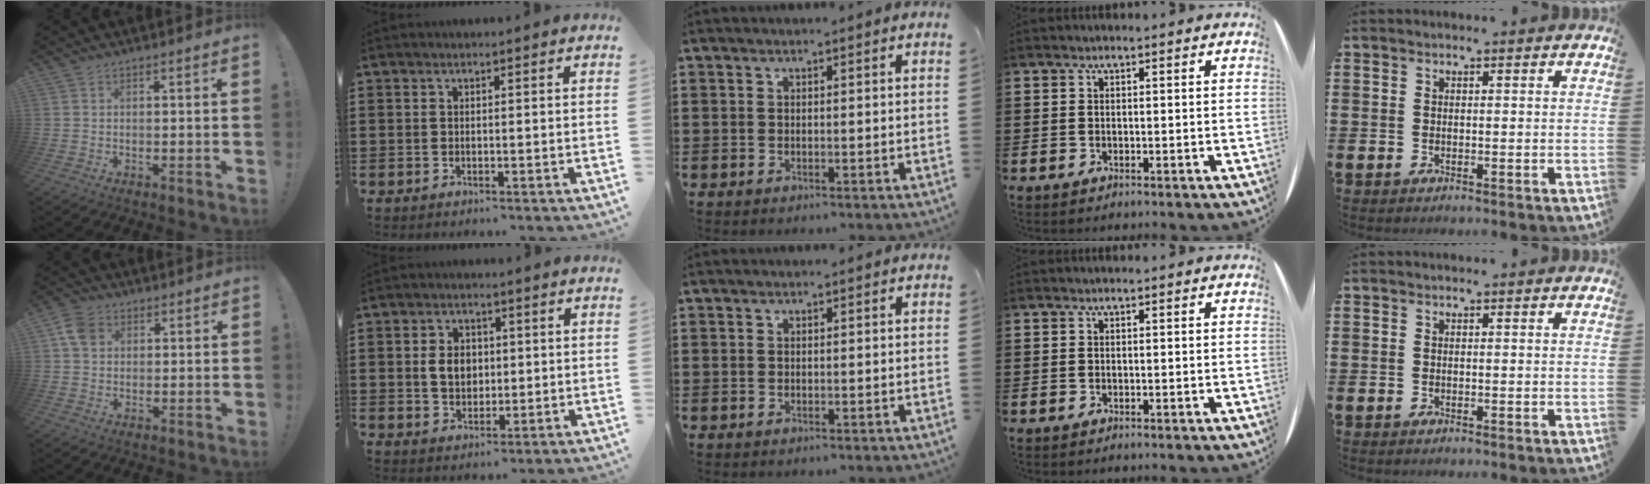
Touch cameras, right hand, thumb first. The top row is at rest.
{"thumb": {"total": 6.3, "force": [1.9, 4.9, 3.4], "torque": [-0.064, 0.010, 0.040]}, "index": {"total": 4.7, "force": [0.3, 3.5, 3.1], "torque": [-0.069, 0.008, -0.001]}}